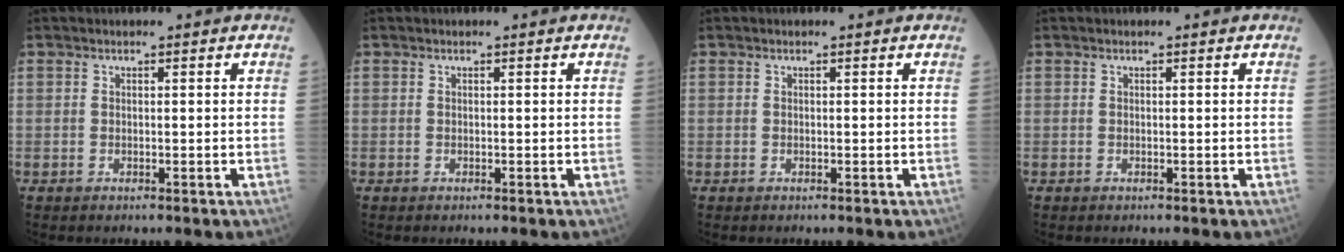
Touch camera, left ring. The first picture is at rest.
{"total": 0.0}
{"total": 0.0}
{"total": 0.0}